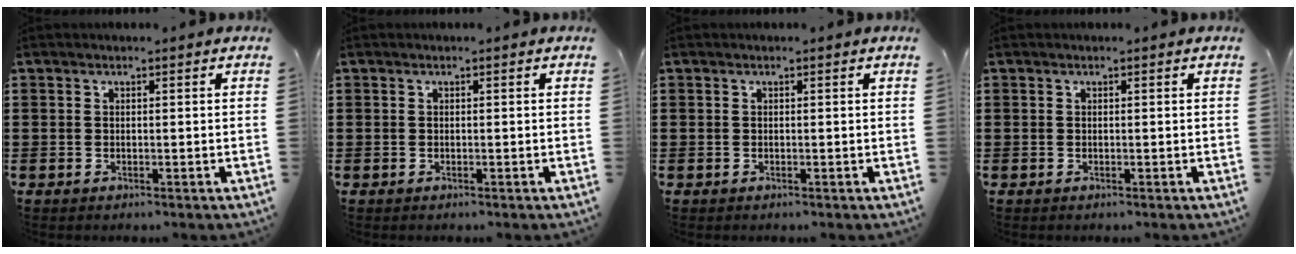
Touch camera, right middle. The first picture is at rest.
{"total": 0.0}
{"total": 0.0}
{"total": 0.0}